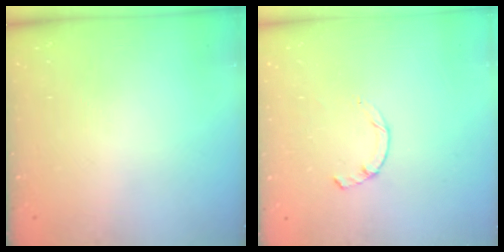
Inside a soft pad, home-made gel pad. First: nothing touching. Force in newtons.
{"total": 1.7, "press": 1.6, "slide": 0.4}